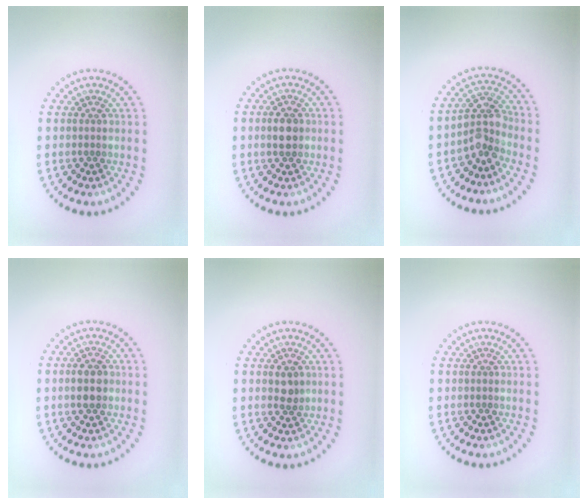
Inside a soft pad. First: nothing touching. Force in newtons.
{"total": 2.6, "press": 2.6, "slide": 0.1}
{"total": 3.1, "press": 2.6, "slide": 1.6}
{"total": 2.2, "press": 2.1, "slide": 0.2}
{"total": 1.6, "press": 1.5, "slide": 0.4}
{"total": 0.0}